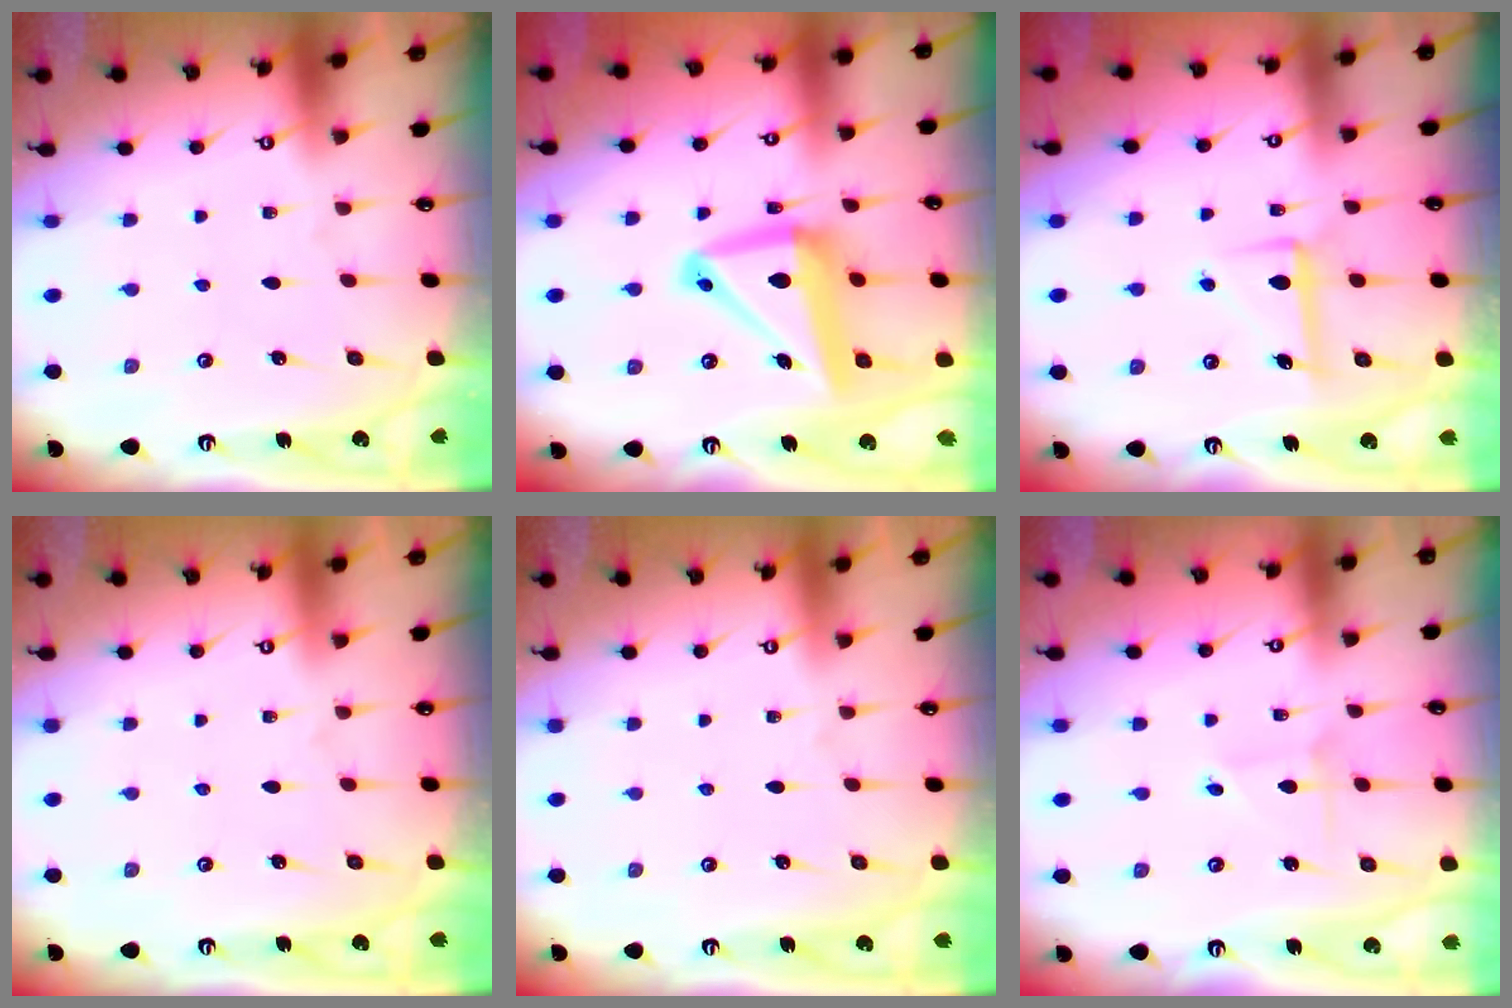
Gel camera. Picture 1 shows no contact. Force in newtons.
{"total": 15.1, "press": 15.0, "slide": 1.8}
{"total": 6.4, "press": 6.3, "slide": 0.7}
{"total": 0.0}
{"total": 0.0}
{"total": 1.9, "press": 1.9, "slide": 0.2}